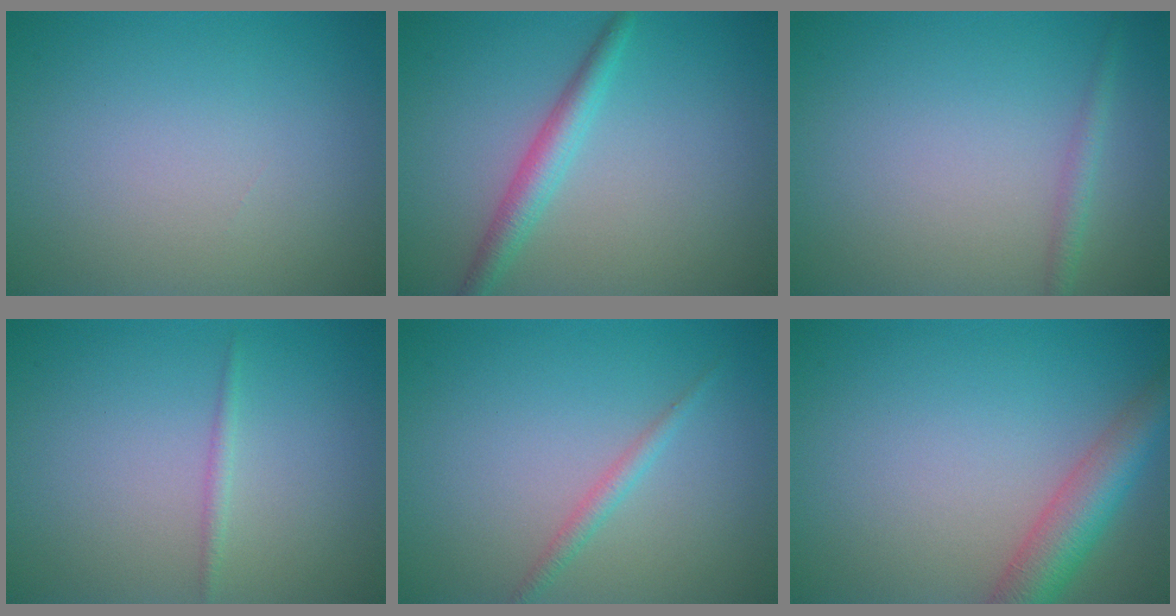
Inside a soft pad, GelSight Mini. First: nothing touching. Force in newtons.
{"total": 2.7, "press": 2.7, "slide": 0.1}
{"total": 1.3, "press": 1.3, "slide": 0.1}
{"total": 0.8, "press": 0.8, "slide": 0.1}
{"total": 1.3, "press": 1.3, "slide": 0.0}
{"total": 5.0, "press": 5.0, "slide": 0.3}